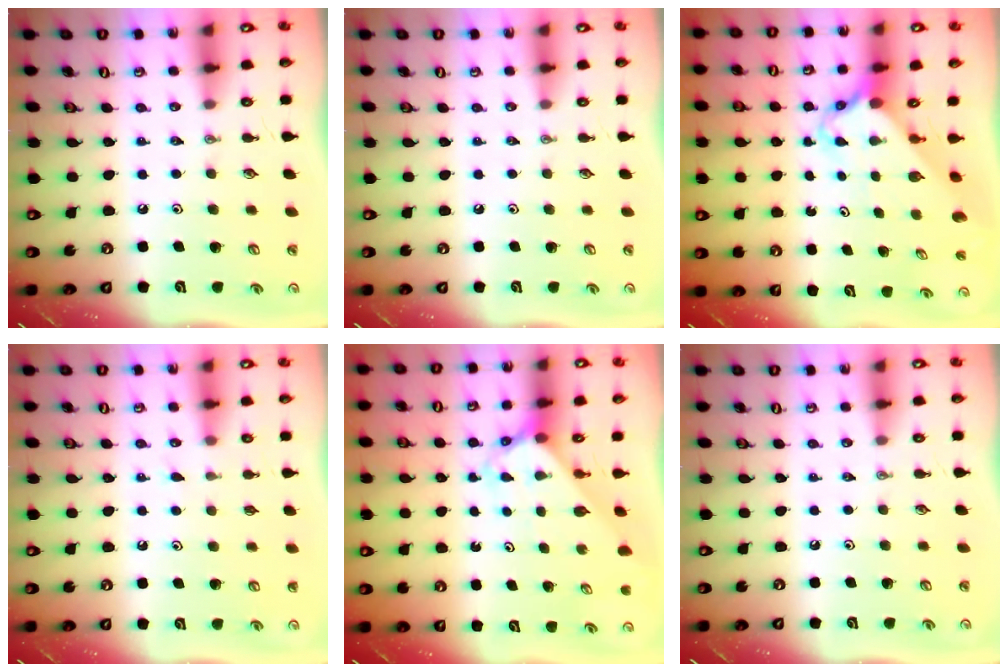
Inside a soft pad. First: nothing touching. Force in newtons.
{"total": 0.0}
{"total": 2.8, "press": 2.8, "slide": 0.2}
{"total": 5.5, "press": 5.5, "slide": 0.5}
{"total": 2.6, "press": 2.6, "slide": 0.2}
{"total": 0.0}